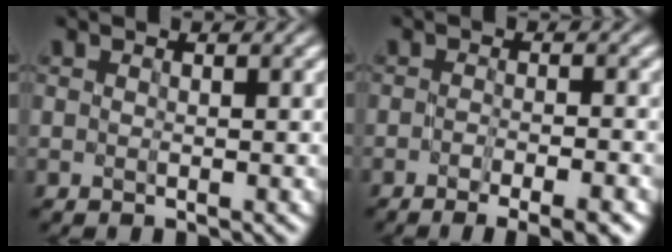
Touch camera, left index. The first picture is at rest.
{"total": 5.4, "force": [-3.2, 1.5, 4.0], "torque": [-0.048, -0.005, -0.035]}